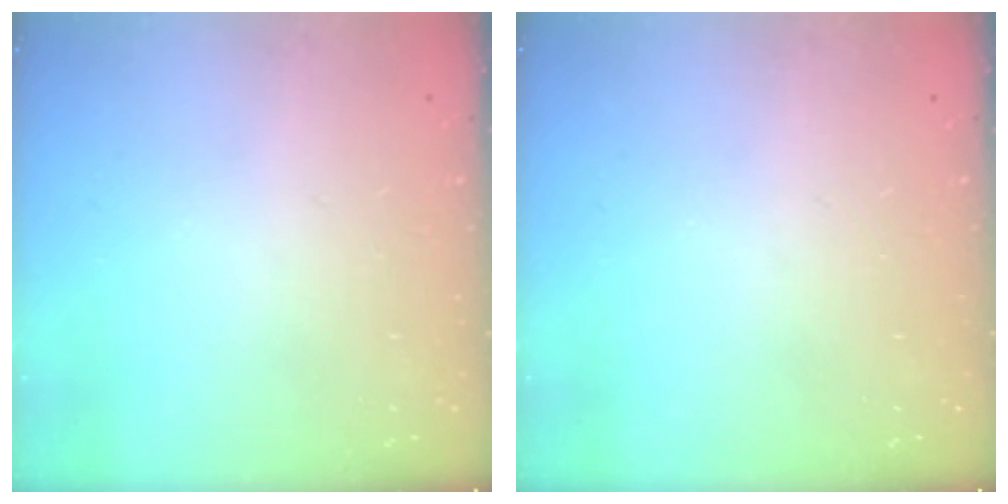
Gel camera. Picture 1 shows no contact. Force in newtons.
{"total": 0.0}